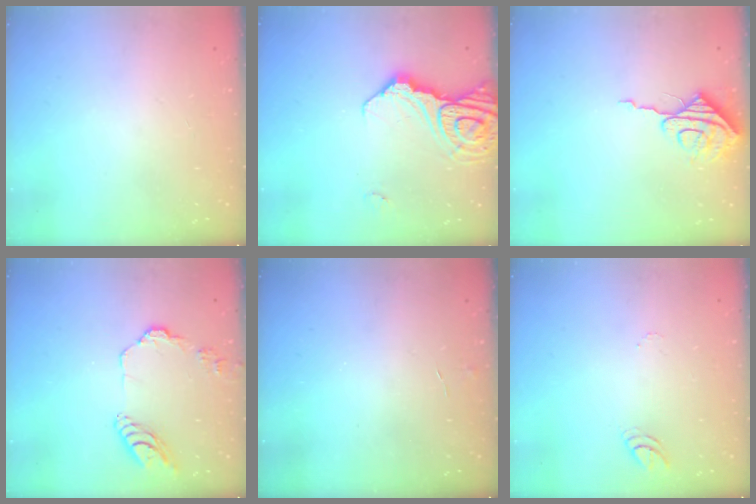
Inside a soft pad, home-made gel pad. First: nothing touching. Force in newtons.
{"total": 14.4, "press": 14.3, "slide": 1.8}
{"total": 7.9, "press": 7.9, "slide": 0.7}
{"total": 11.0, "press": 11.0, "slide": 1.1}
{"total": 2.9, "press": 2.9, "slide": 0.3}
{"total": 3.4, "press": 3.4, "slide": 0.3}